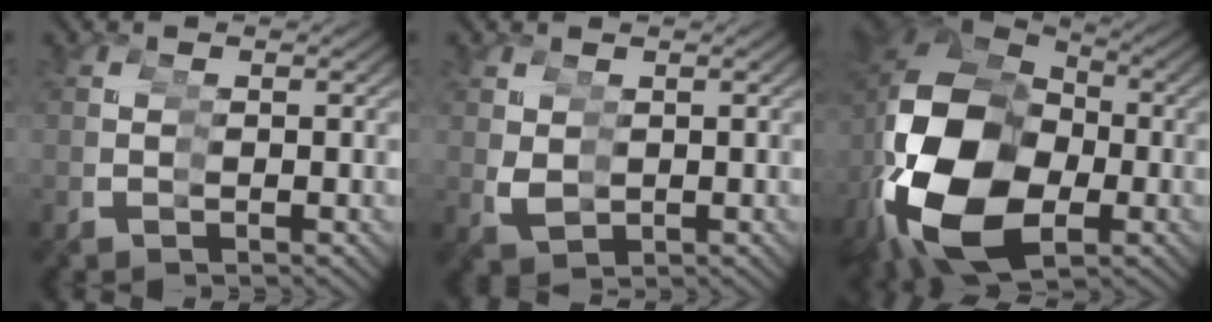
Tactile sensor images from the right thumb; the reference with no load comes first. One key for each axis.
{"total": 2.9, "fx": 0.4, "fy": 2.6, "fz": 1.1, "tx": -0.026, "ty": -0.010, "tz": 0.020}
{"total": 18.0, "fx": -2.0, "fy": 12.5, "fz": 12.9, "tx": -0.286, "ty": -0.035, "tz": -0.005}